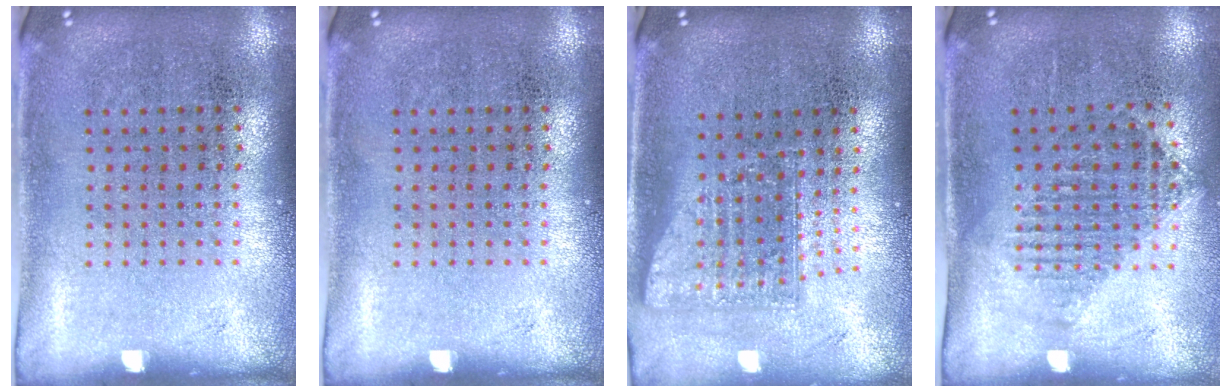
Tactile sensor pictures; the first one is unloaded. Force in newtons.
{"total": 0.0}
{"total": 1.6, "press": 1.2, "slide": 1.1}
{"total": 1.0, "press": 0.9, "slide": 0.4}